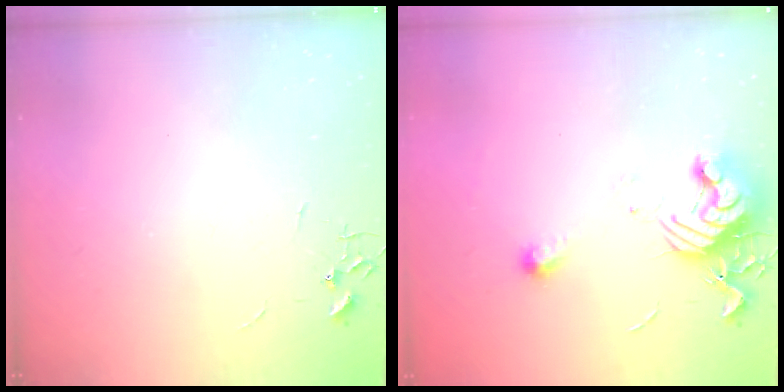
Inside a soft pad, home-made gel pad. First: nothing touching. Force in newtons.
{"total": 12.7, "press": 12.7, "slide": 0.5}